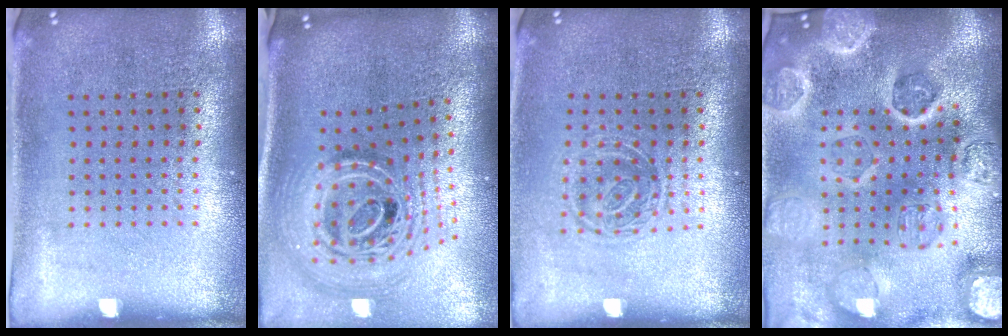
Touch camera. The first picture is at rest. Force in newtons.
{"total": 3.0, "press": 2.0, "slide": 2.3}
{"total": 1.3, "press": 1.1, "slide": 0.7}
{"total": 5.4, "press": 4.6, "slide": 2.8}